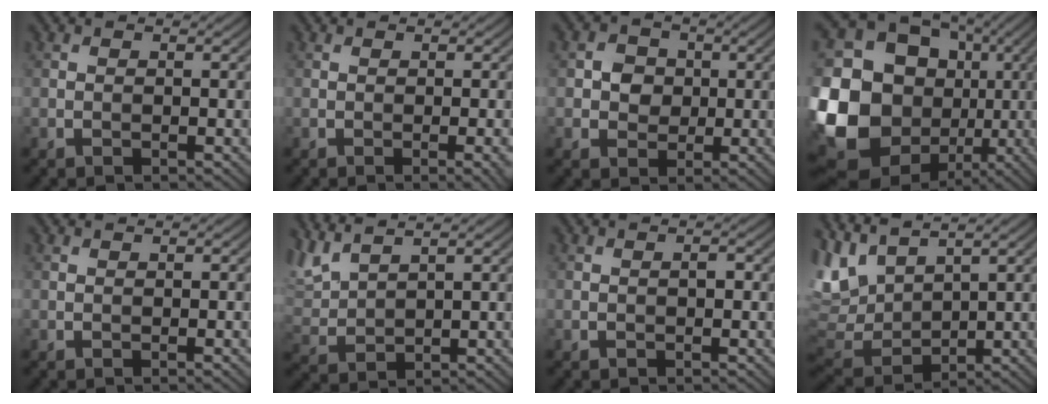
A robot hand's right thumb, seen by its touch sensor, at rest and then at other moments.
{"total": 2.2, "force": [-0.4, 0.4, 2.1], "torque": [-0.029, 0.003, -0.008]}
{"total": 3.5, "force": [0.1, 3.2, 1.4], "torque": [-0.029, 0.001, -0.007]}
{"total": 24.0, "force": [-2.3, 21.1, 11.3], "torque": [-0.284, -0.019, -0.052]}
{"total": 0.0}
{"total": 5.1, "force": [4.2, 1.2, 2.6], "torque": [-0.085, 0.012, 0.093]}
{"total": 0.7, "force": [-0.1, 0.3, 0.6], "torque": [-0.010, 0.002, -0.002]}
{"total": 8.6, "force": [5.4, 3.8, 5.5], "torque": [-0.169, 0.009, 0.111]}